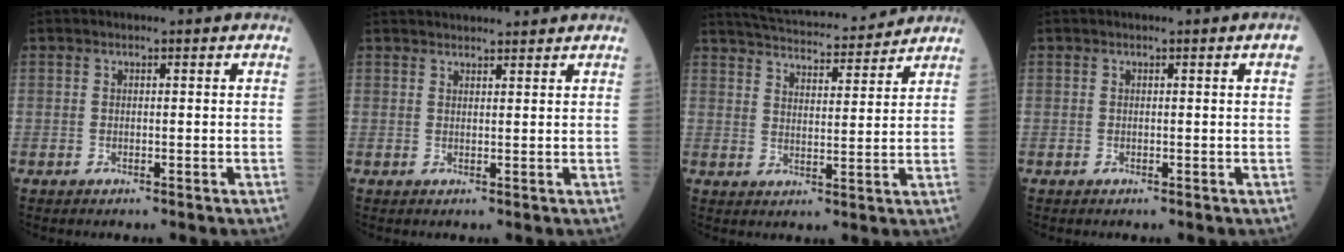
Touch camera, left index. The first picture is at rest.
{"total": 6.6, "force": [6.3, 0.8, 1.8], "torque": [-0.023, 0.032, 0.081]}
{"total": 15.4, "force": [14.7, 1.9, 4.3], "torque": [-0.076, 0.028, 0.216]}
{"total": 1.1, "force": [0.4, 0.0, 1.1], "torque": [-0.015, 0.003, 0.004]}